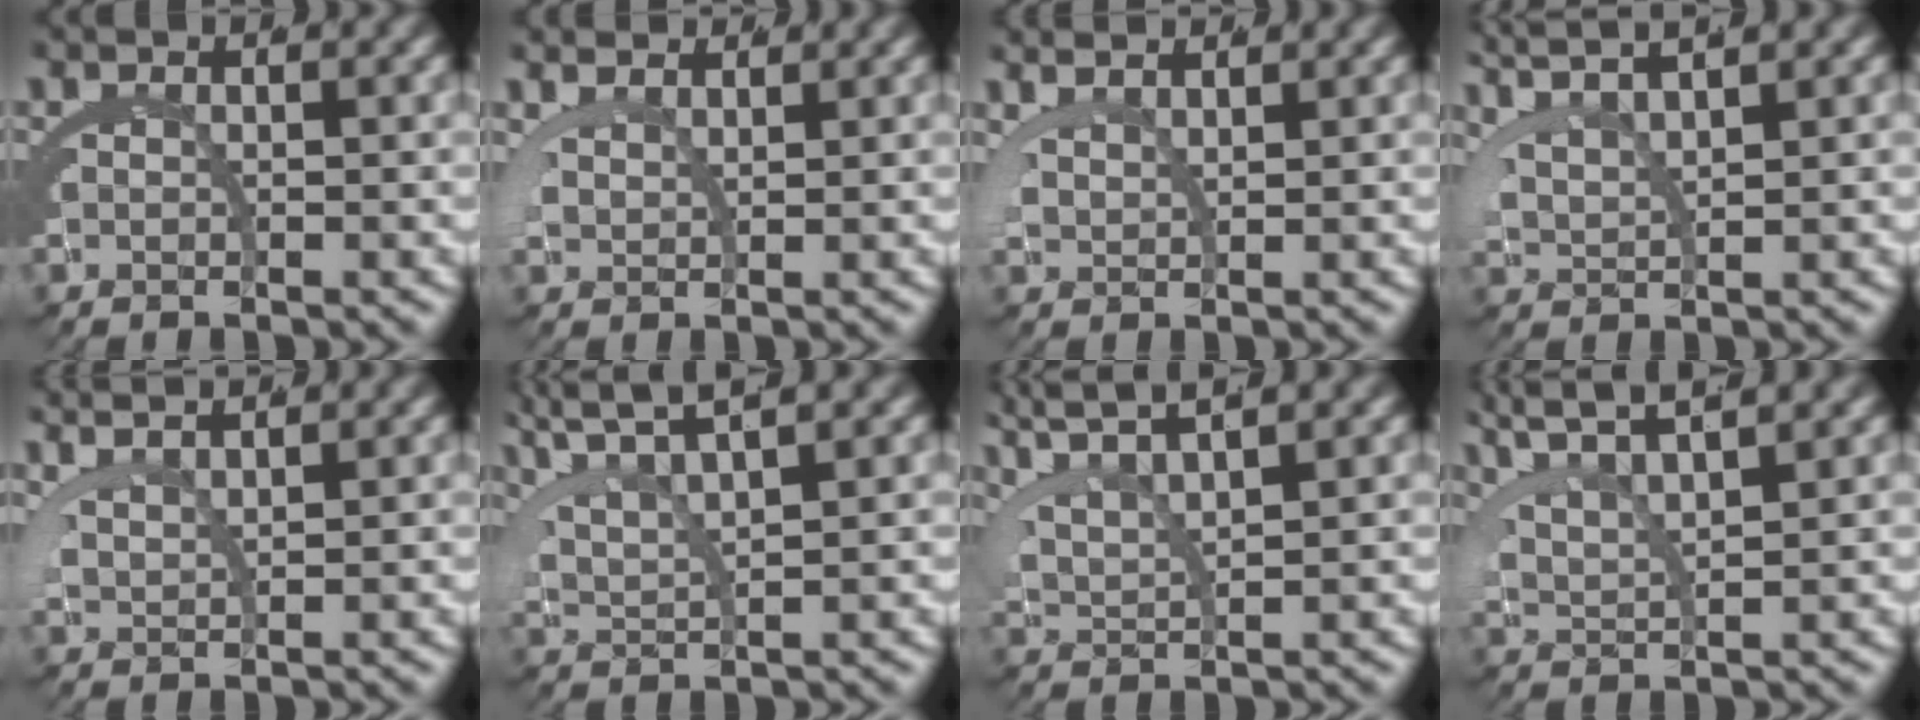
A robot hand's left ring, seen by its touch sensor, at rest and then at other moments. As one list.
[{"total": 2.7, "force": [2.5, 0.7, 0.7], "torque": [-0.019, 0.007, 0.042]}, {"total": 2.9, "force": [2.8, 0.4, 0.7], "torque": [-0.020, 0.009, 0.047]}, {"total": 4.7, "force": [4.4, 0.4, 1.7], "torque": [-0.036, 0.015, 0.073]}, {"total": 3.4, "force": [3.3, 0.1, 1.0], "torque": [-0.027, 0.012, 0.056]}, {"total": 3.4, "force": [3.0, 0.1, 1.6], "torque": [-0.045, 0.004, 0.058]}, {"total": 3.7, "force": [3.4, 0.2, 1.4], "torque": [-0.039, 0.005, 0.063]}, {"total": 3.9, "force": [3.5, 0.0, 1.7], "torque": [-0.044, 0.005, 0.064]}]